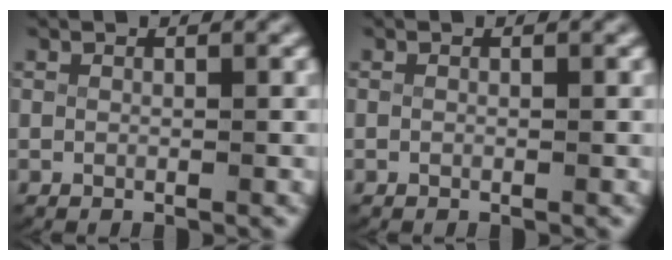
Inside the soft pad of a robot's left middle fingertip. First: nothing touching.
{"total": 0.0}